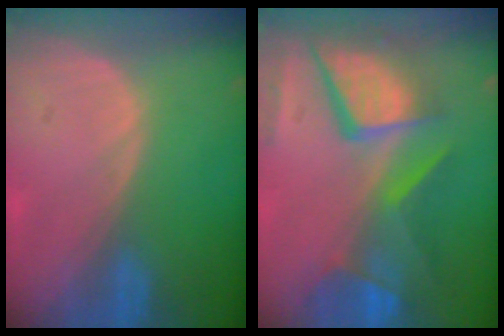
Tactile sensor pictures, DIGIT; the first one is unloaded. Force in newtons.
{"total": 12.2, "press": 10.0, "slide": 7.0}